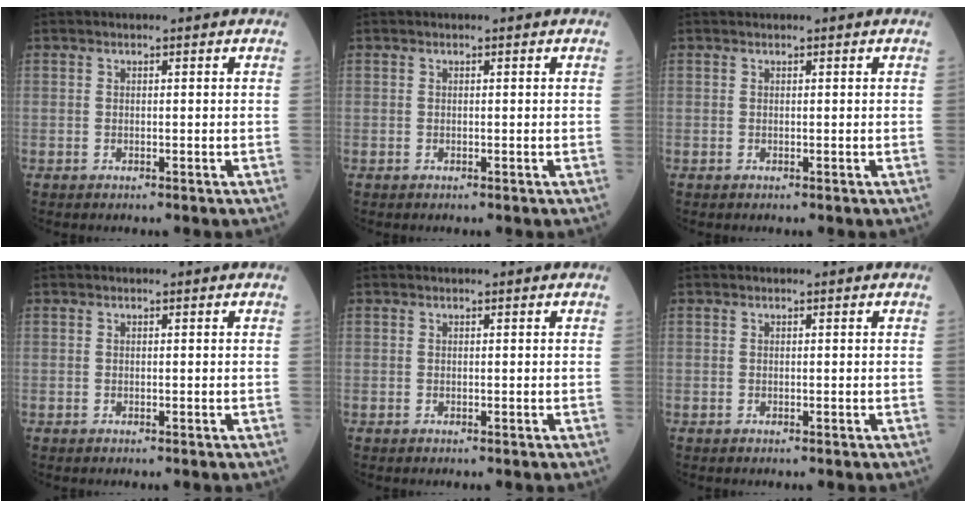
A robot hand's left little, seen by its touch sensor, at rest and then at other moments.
{"total": 0.0}
{"total": 0.0}
{"total": 0.0}
{"total": 0.0}
{"total": 0.0}